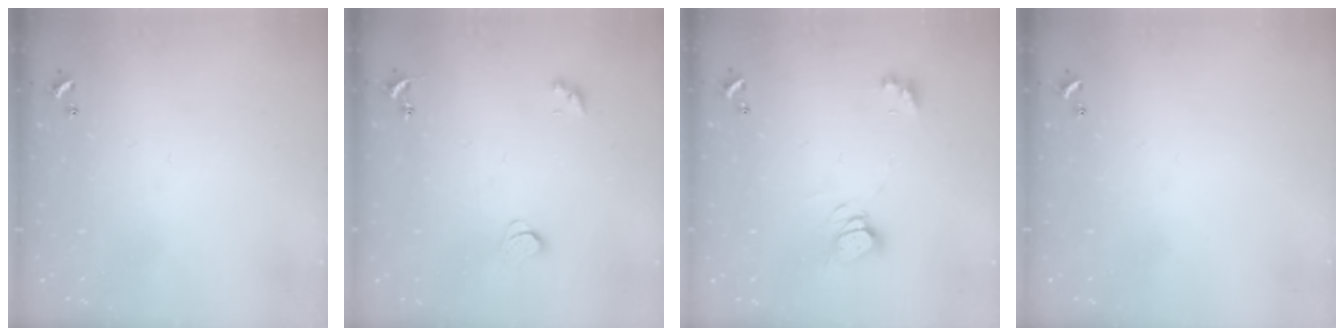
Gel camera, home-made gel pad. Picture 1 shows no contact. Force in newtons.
{"total": 2.1, "press": 2.1, "slide": 0.4}
{"total": 5.0, "press": 5.0, "slide": 0.3}
{"total": 0.0}